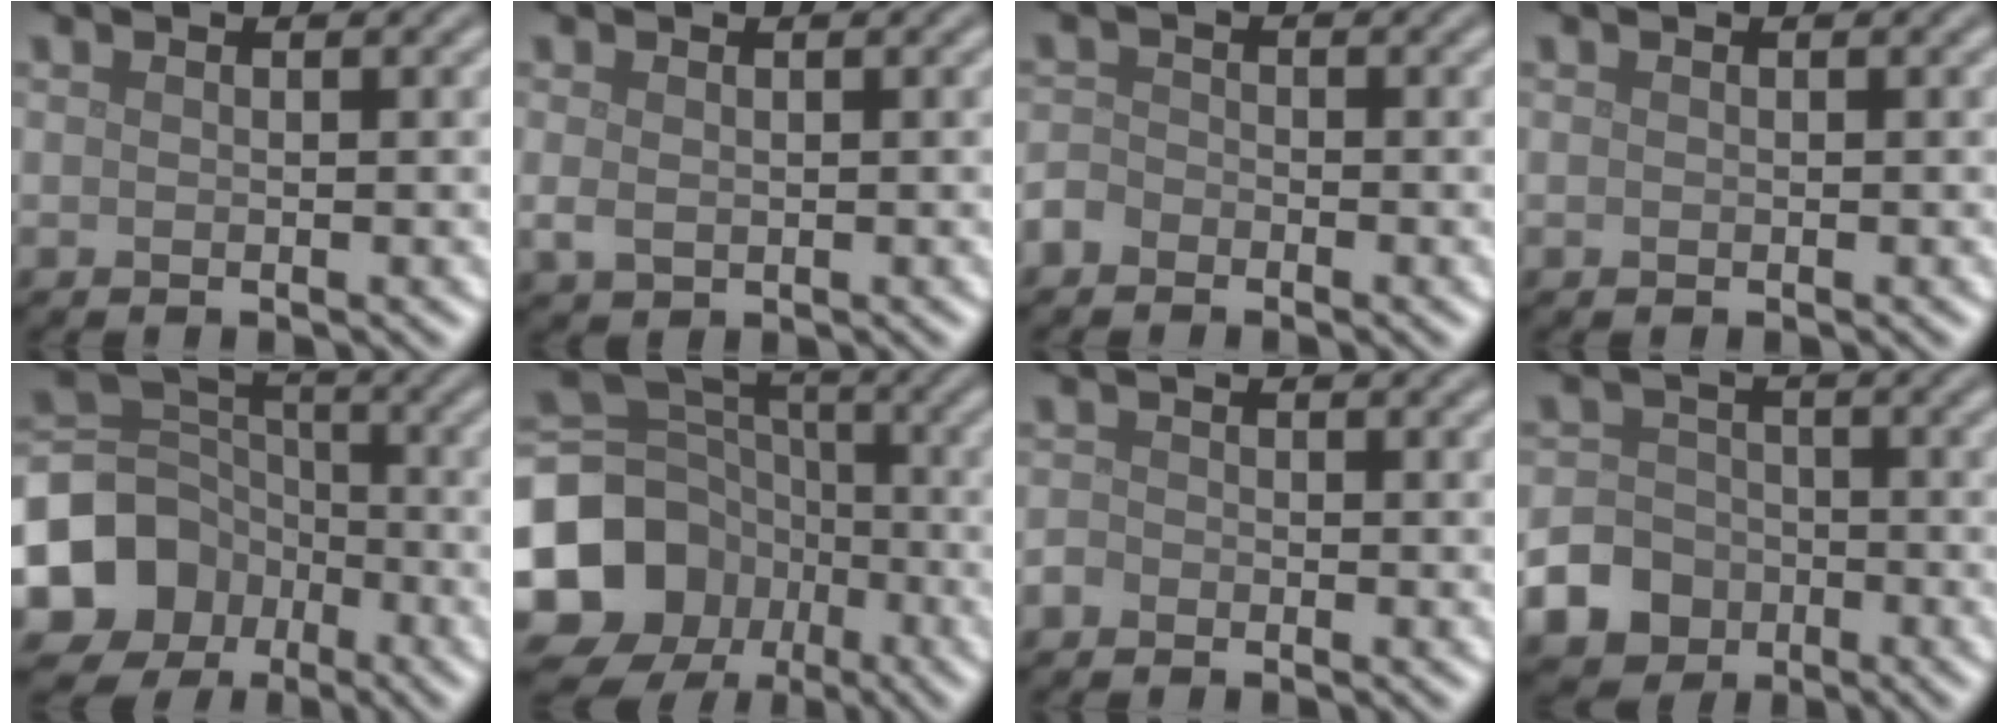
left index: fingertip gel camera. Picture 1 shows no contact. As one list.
[{"total": 1.6, "force": [-0.1, 1.2, 1.1], "torque": [-0.027, -0.003, 0.003]}, {"total": 1.8, "force": [-1.3, 1.1, 0.3], "torque": [-0.002, 0.004, -0.031]}, {"total": 0.0}, {"total": 9.1, "force": [-4.0, 7.5, 3.1], "torque": [-0.078, -0.009, -0.086]}, {"total": 15.3, "force": [-5.9, 13.1, 5.2], "torque": [-0.124, -0.024, -0.121]}, {"total": 1.0, "force": [-0.7, 0.7, 0.2], "torque": [0.000, -0.001, -0.018]}, {"total": 9.6, "force": [-5.0, 8.0, 2.1], "torque": [-0.043, -0.039, -0.106]}]